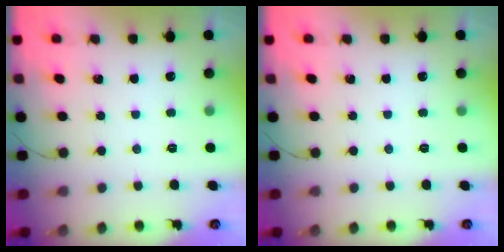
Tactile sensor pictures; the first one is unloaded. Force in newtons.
{"total": 0.0}